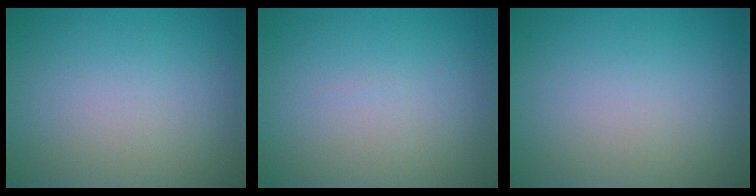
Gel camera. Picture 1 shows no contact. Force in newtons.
{"total": 0.0}
{"total": 0.0}